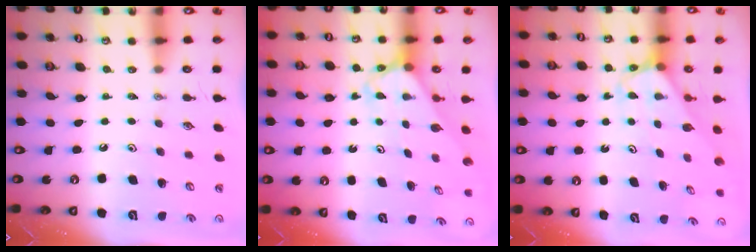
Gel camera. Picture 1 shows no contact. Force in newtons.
{"total": 2.6, "press": 2.6, "slide": 0.2}
{"total": 2.8, "press": 2.8, "slide": 0.1}